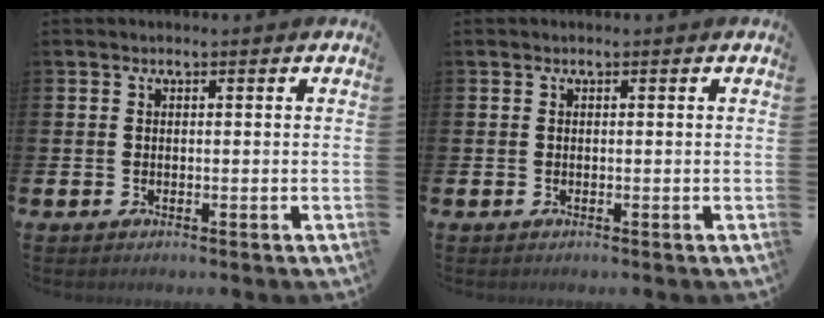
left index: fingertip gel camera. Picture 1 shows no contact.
{"total": 0.0}